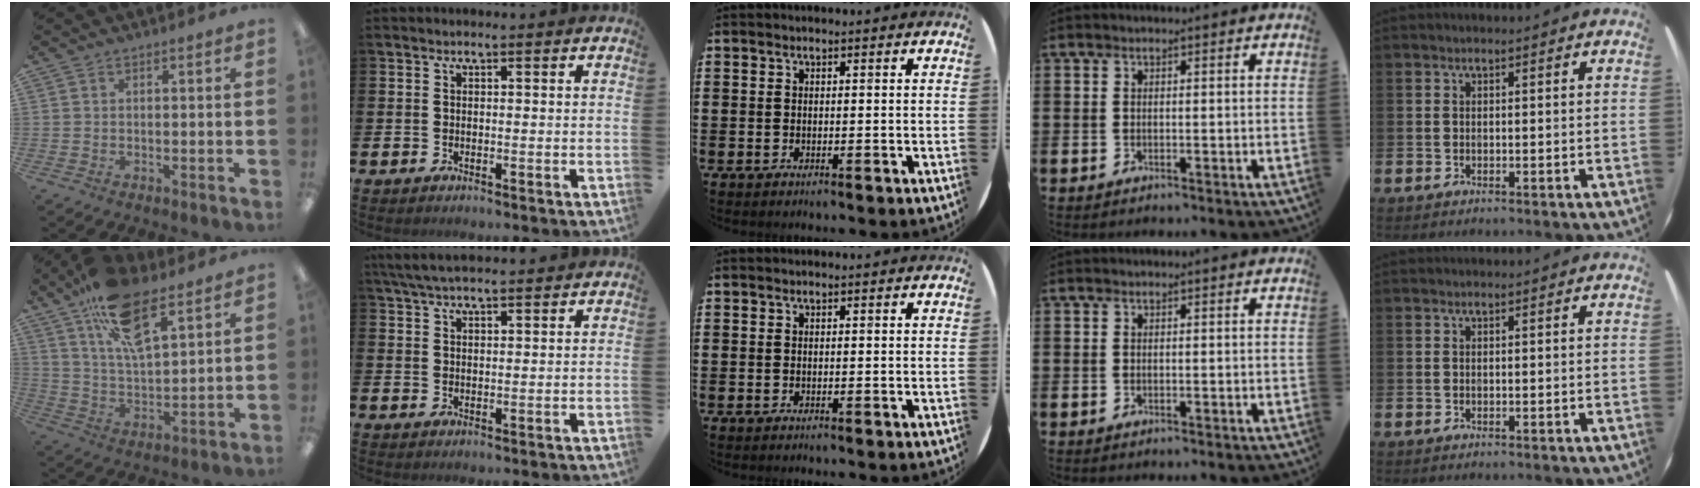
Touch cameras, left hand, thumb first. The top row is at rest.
{"thumb": {"total": 15.5, "force": [10.0, 6.1, 10.2], "torque": [-0.184, -0.035, 0.175]}, "index": {"total": 4.6, "force": [4.1, 0.8, 1.7], "torque": [-0.041, -0.007, 0.077]}}